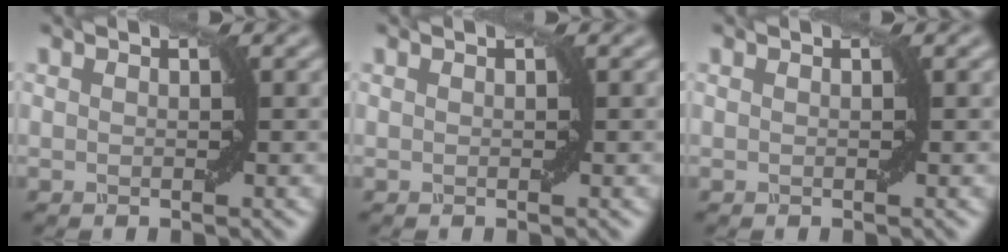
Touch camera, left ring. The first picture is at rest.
{"total": 0.0}
{"total": 0.0}